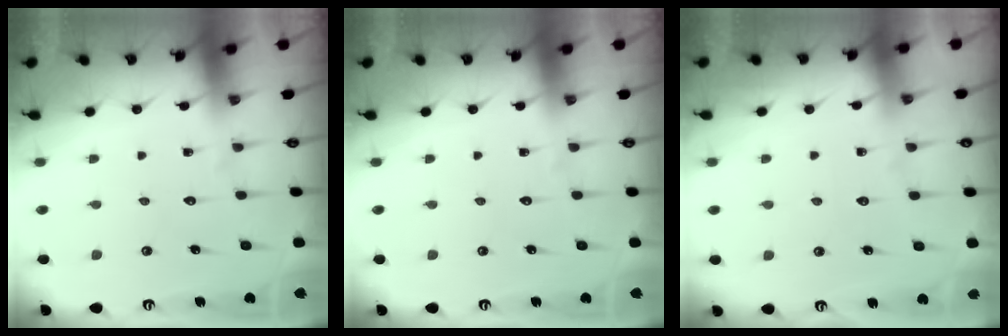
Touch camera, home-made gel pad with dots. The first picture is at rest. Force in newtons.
{"total": 0.0}
{"total": 2.4, "press": 2.4, "slide": 0.4}